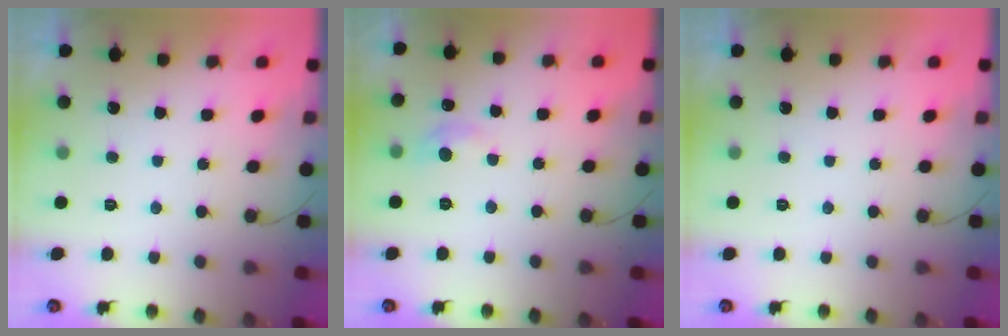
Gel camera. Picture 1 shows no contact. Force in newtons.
{"total": 6.6, "press": 6.6, "slide": 0.9}
{"total": 0.0}